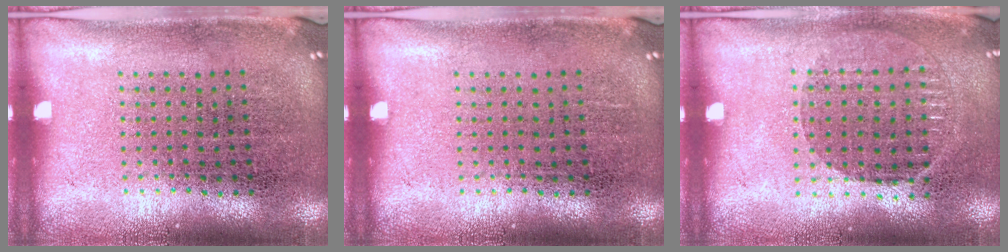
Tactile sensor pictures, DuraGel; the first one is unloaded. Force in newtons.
{"total": 0.0}
{"total": 1.0, "press": 0.9, "slide": 0.4}